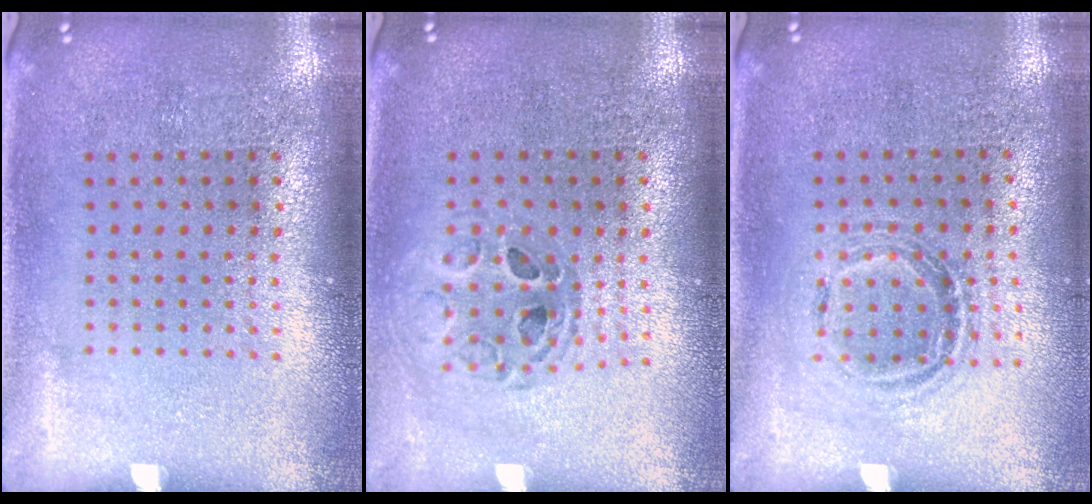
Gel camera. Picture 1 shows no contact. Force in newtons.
{"total": 0.9, "press": 0.9, "slide": 0.2}
{"total": 1.0, "press": 0.9, "slide": 0.3}